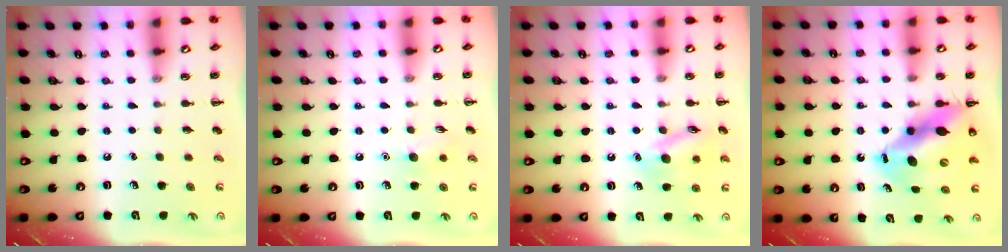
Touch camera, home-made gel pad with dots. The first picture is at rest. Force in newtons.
{"total": 7.3, "press": 7.0, "slide": 2.0}
{"total": 12.0, "press": 12.0, "slide": 0.7}
{"total": 14.1, "press": 13.6, "slide": 3.8}